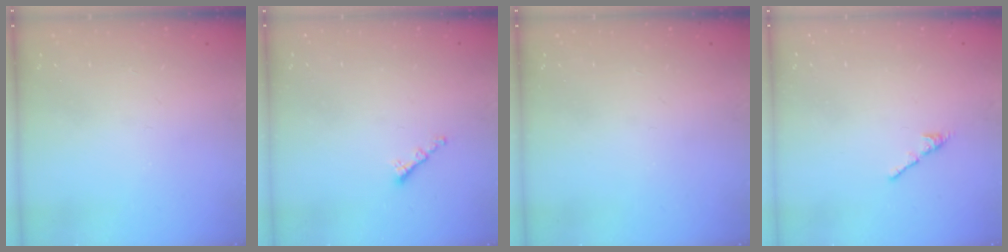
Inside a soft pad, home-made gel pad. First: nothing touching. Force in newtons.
{"total": 1.3, "press": 1.2, "slide": 0.5}
{"total": 0.0}
{"total": 2.7, "press": 2.7, "slide": 0.7}